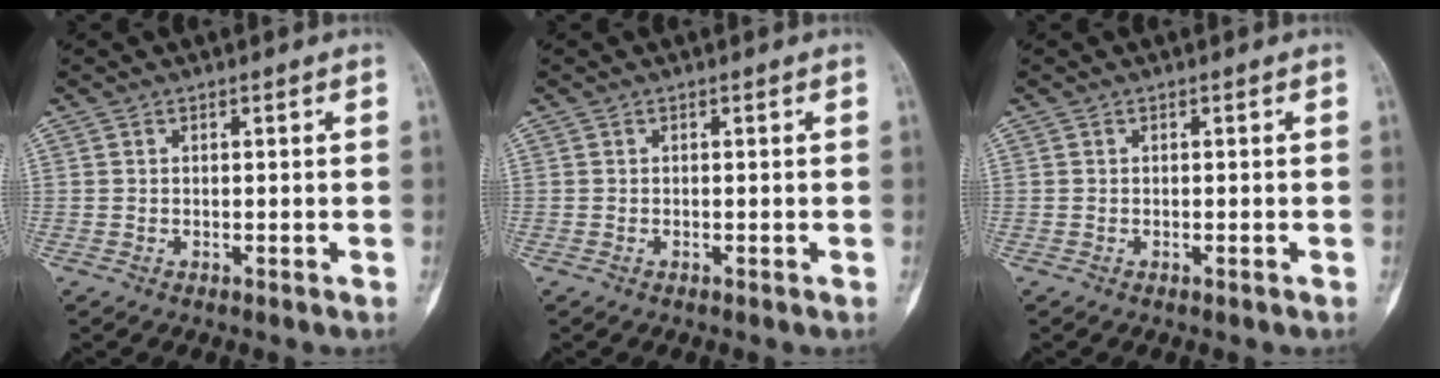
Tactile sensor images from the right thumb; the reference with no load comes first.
{"total": 0.0}
{"total": 0.0}